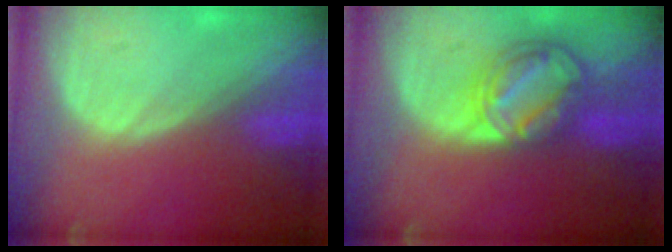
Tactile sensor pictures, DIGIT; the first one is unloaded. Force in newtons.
{"total": 8.7, "press": 7.3, "slide": 4.6}